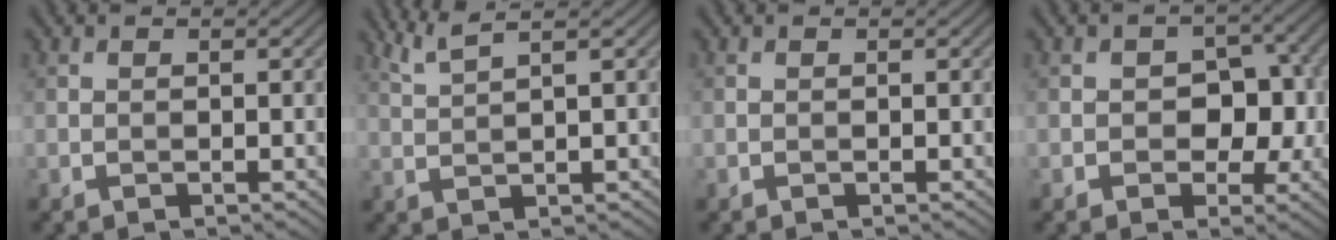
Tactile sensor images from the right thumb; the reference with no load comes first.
{"total": 3.5, "force": [2.3, 0.6, 2.6], "torque": [-0.047, 0.015, 0.053]}
{"total": 0.0}
{"total": 6.1, "force": [-0.8, 4.4, 4.1], "torque": [-0.056, -0.006, -0.019]}